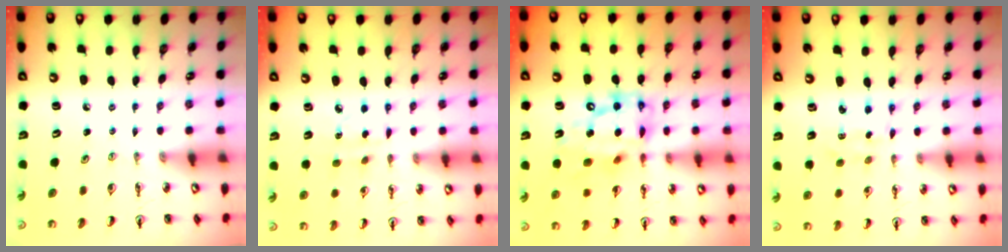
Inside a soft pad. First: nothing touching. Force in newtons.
{"total": 3.9, "press": 3.9, "slide": 0.3}
{"total": 16.3, "press": 16.2, "slide": 1.2}
{"total": 2.3, "press": 2.3, "slide": 0.6}